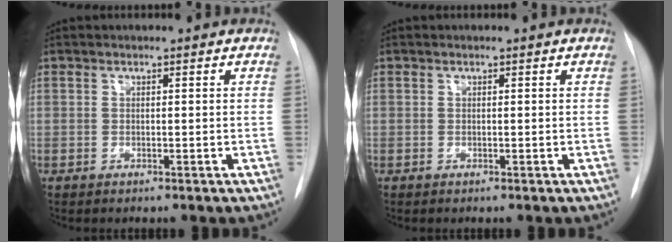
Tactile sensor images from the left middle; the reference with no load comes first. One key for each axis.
{"total": 0.0}